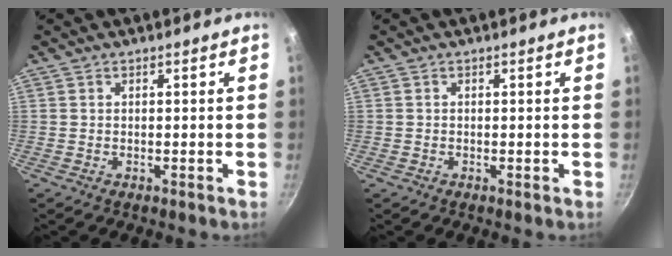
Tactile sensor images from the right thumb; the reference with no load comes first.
{"total": 0.0}